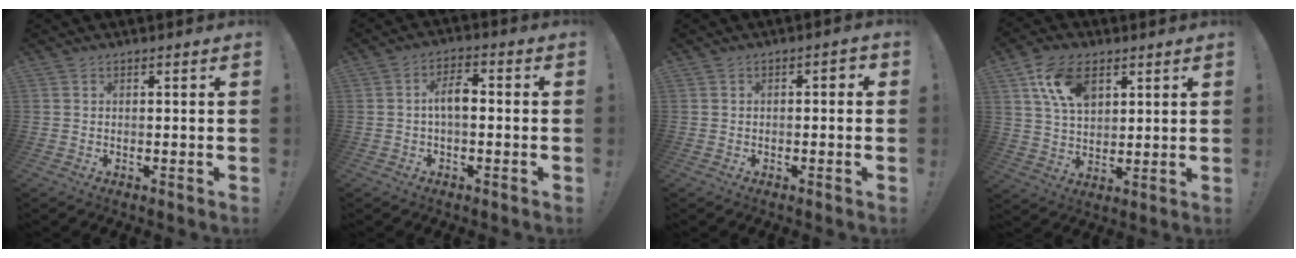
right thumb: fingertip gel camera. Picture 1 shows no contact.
{"total": 6.8, "force": [-0.3, 3.1, 6.0], "torque": [-0.107, 0.011, -0.008]}
{"total": 2.0, "force": [-1.3, 1.0, 1.2], "torque": [-0.009, 0.008, -0.026]}
{"total": 12.8, "force": [6.2, 7.8, 8.0], "torque": [-0.135, -0.010, 0.118]}